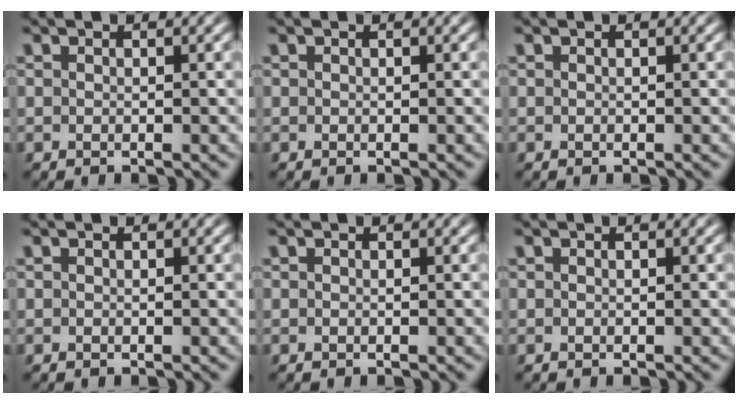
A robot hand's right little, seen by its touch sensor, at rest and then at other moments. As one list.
[{"total": 0.0}, {"total": 0.0}, {"total": 0.0}, {"total": 0.0}, {"total": 0.0}]